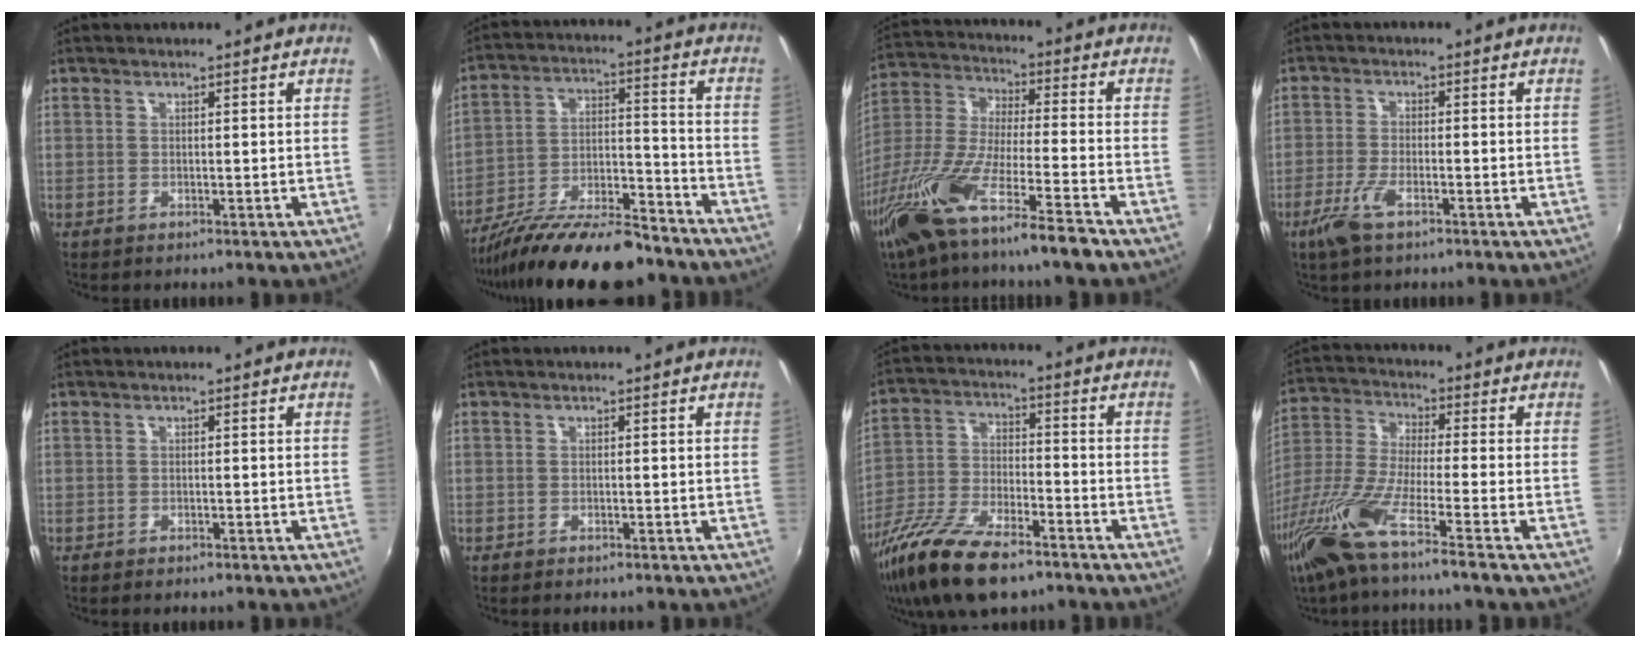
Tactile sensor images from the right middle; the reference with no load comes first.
{"total": 19.3, "force": [-15.6, 4.4, 10.4], "torque": [-0.188, -0.015, -0.250]}
{"total": 18.8, "force": [-12.6, 1.7, 13.8], "torque": [-0.283, -0.038, -0.239]}
{"total": 5.5, "force": [-3.3, 1.7, 4.1], "torque": [-0.101, -0.011, -0.064]}
{"total": 1.1, "force": [-0.9, 0.4, 0.4], "torque": [-0.011, -0.003, -0.014]}
{"total": 0.8, "force": [-0.7, 0.2, 0.3], "torque": [-0.009, -0.001, -0.011]}
{"total": 17.1, "force": [-11.8, 6.0, 10.7], "torque": [-0.228, -0.033, -0.217]}
{"total": 13.6, "force": [-8.7, 0.5, 10.4], "torque": [-0.221, -0.030, -0.173]}